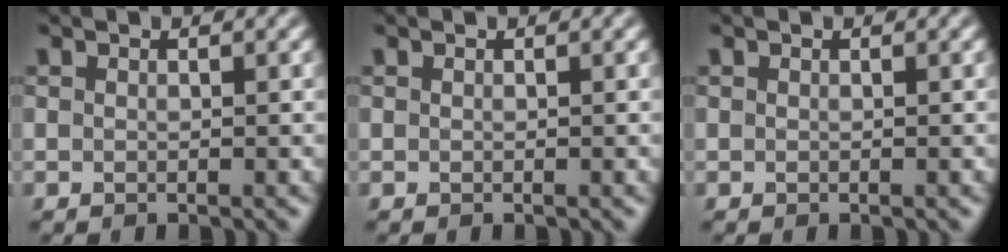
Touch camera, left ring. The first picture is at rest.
{"total": 0.0}
{"total": 0.0}